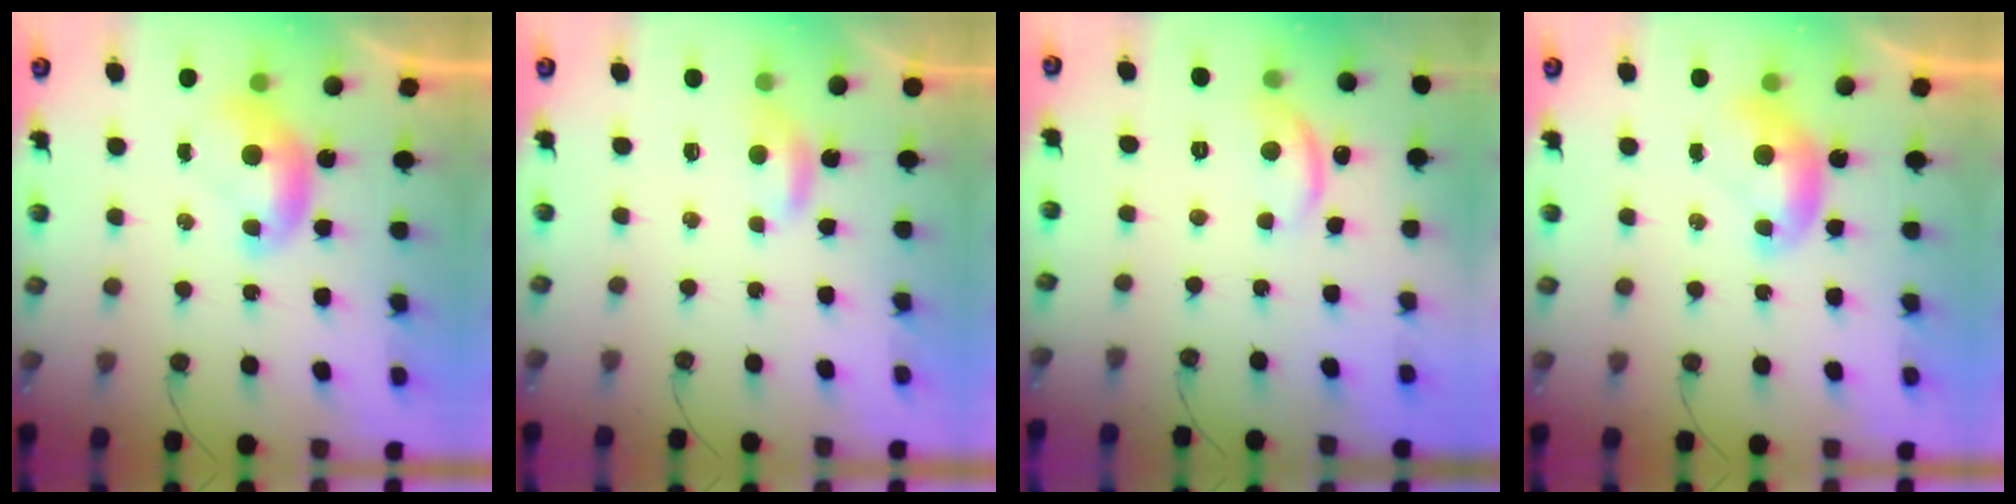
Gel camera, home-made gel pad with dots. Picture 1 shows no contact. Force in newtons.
{"total": 1.7, "press": 1.6, "slide": 0.5}
{"total": 5.7, "press": 5.7, "slide": 0.6}
{"total": 0.0}